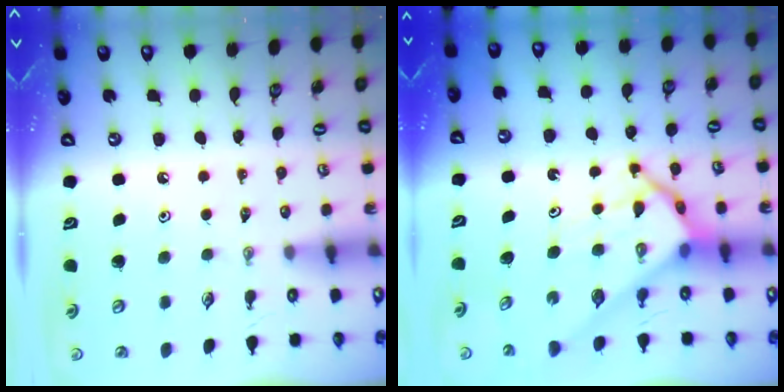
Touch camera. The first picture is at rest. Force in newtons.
{"total": 9.5, "press": 9.4, "slide": 0.7}